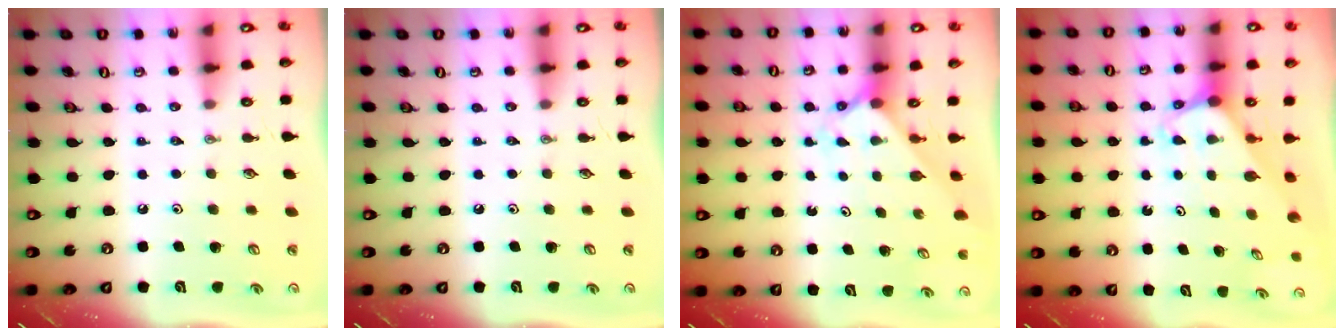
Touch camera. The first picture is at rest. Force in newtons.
{"total": 0.0}
{"total": 1.9, "press": 1.9, "slide": 0.1}
{"total": 1.9, "press": 1.9, "slide": 0.1}